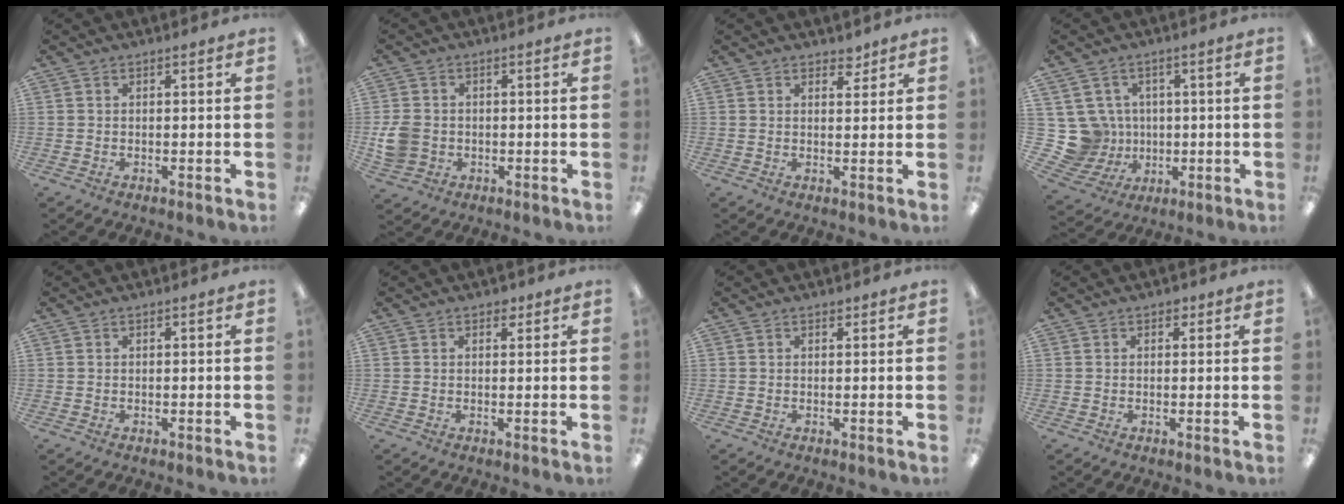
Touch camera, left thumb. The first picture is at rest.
{"total": 6.3, "force": [-0.7, 5.5, 2.9], "torque": [-0.066, 0.010, -0.011]}
{"total": 3.0, "force": [2.5, 1.6, 0.8], "torque": [0.005, -0.013, 0.041]}
{"total": 11.0, "force": [0.9, 10.7, 2.6], "torque": [-0.104, -0.005, 0.030]}
{"total": 0.0}
{"total": 1.7, "force": [0.9, 1.2, 0.8], "torque": [0.000, -0.003, 0.013]}
{"total": 0.6, "force": [0.5, 0.4, 0.1], "torque": [0.005, -0.002, 0.007]}
{"total": 1.3, "force": [0.7, 0.9, 0.6], "torque": [-0.005, 0.000, 0.010]}